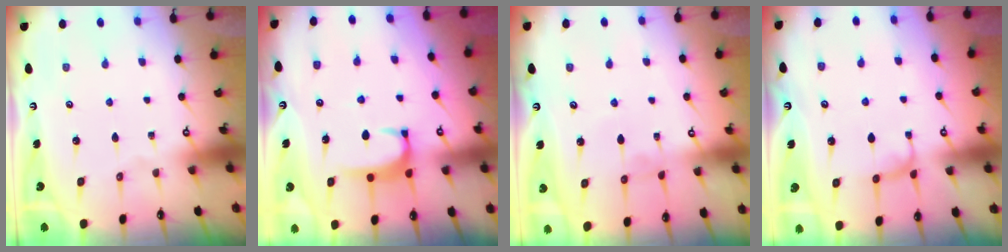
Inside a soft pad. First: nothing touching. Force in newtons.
{"total": 1.9, "press": 1.9, "slide": 0.5}
{"total": 1.1, "press": 1.0, "slide": 0.2}
{"total": 0.9, "press": 0.2, "slide": 0.8}